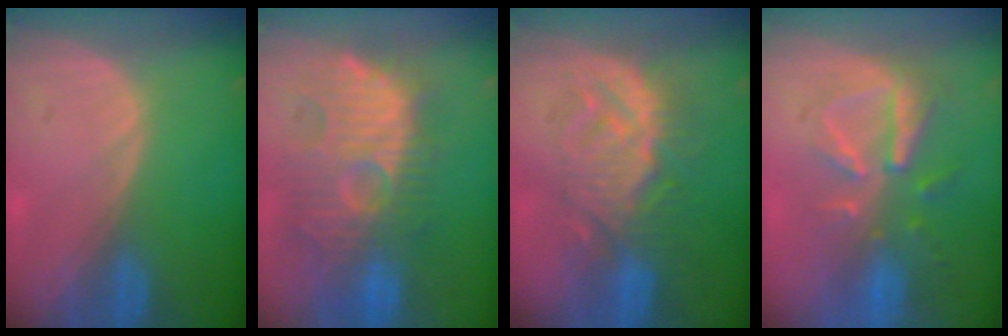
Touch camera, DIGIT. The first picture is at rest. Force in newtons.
{"total": 12.2, "press": 11.8, "slide": 3.1}
{"total": 9.3, "press": 9.1, "slide": 1.9}
{"total": 8.1, "press": 7.4, "slide": 3.2}